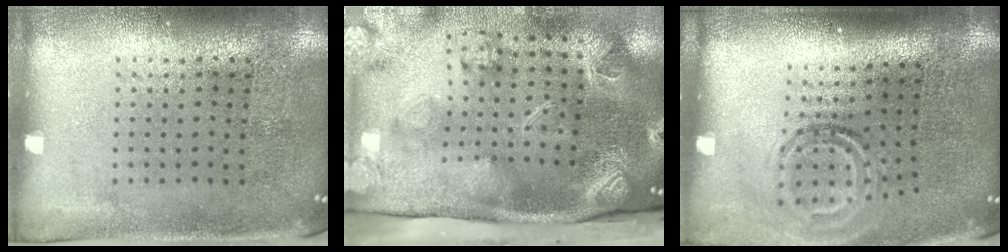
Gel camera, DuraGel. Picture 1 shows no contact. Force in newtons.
{"total": 4.5, "press": 3.3, "slide": 3.2}
{"total": 1.8, "press": 1.2, "slide": 1.4}